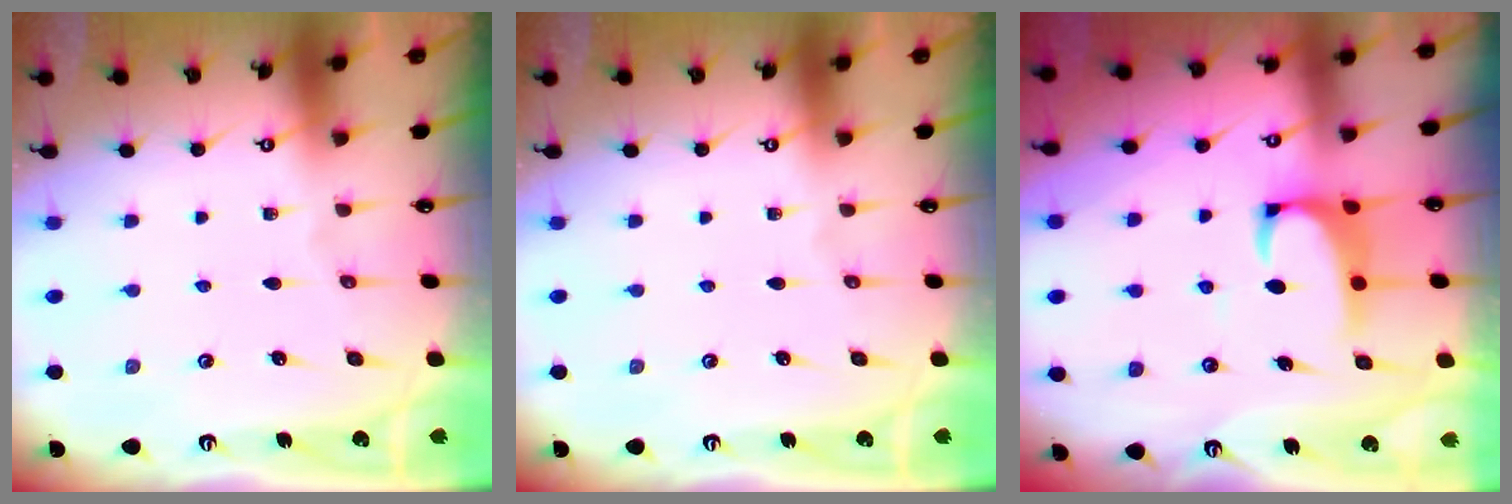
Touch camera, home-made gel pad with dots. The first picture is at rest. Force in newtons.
{"total": 0.0}
{"total": 2.2, "press": 2.0, "slide": 0.9}